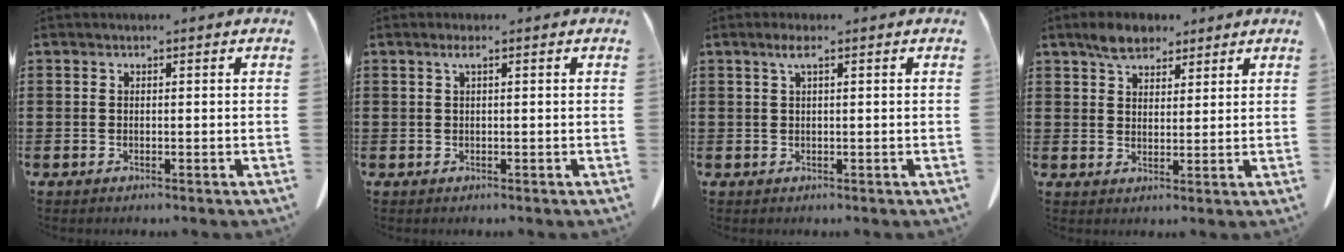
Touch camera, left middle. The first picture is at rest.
{"total": 1.3, "force": [0.4, 0.2, 1.3], "torque": [-0.026, 0.002, 0.006]}
{"total": 1.9, "force": [0.7, 0.3, 1.8], "torque": [-0.037, 0.003, 0.012]}
{"total": 4.9, "force": [3.8, 2.4, 2.1], "torque": [-0.043, 0.004, 0.070]}